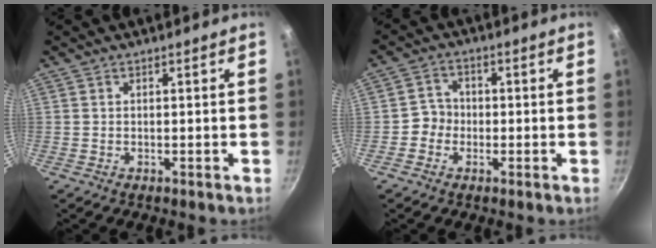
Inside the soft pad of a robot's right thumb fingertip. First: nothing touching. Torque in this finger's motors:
{"motor_torque": [-0.31, 0.18, 0.11, 0.23, 0.00]}